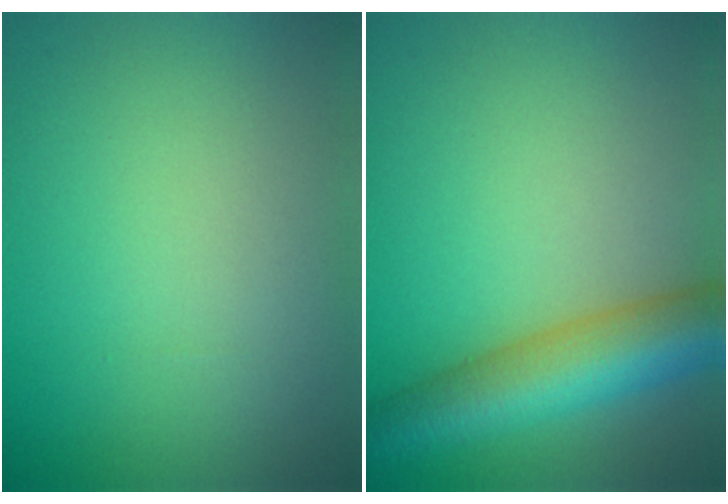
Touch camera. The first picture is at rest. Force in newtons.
{"total": 8.7, "press": 8.7, "slide": 0.2}